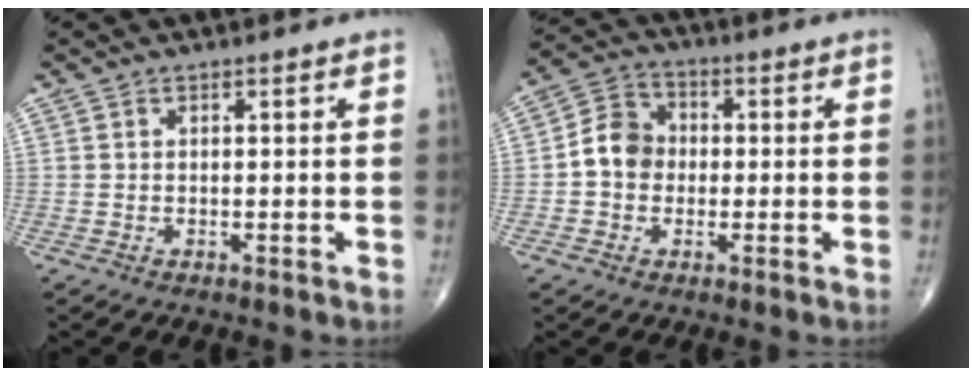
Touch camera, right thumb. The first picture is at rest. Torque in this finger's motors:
{"motor_torque": [-0.59, 0.43, 0.59, -0.27, 0.06]}